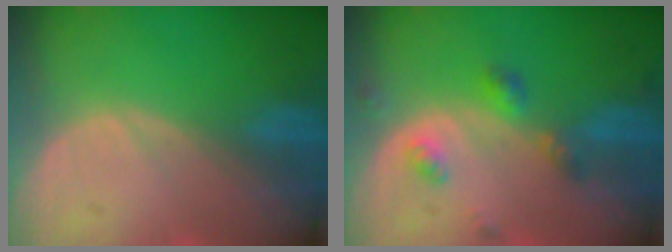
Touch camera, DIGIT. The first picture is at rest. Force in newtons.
{"total": 4.3, "press": 4.1, "slide": 1.3}